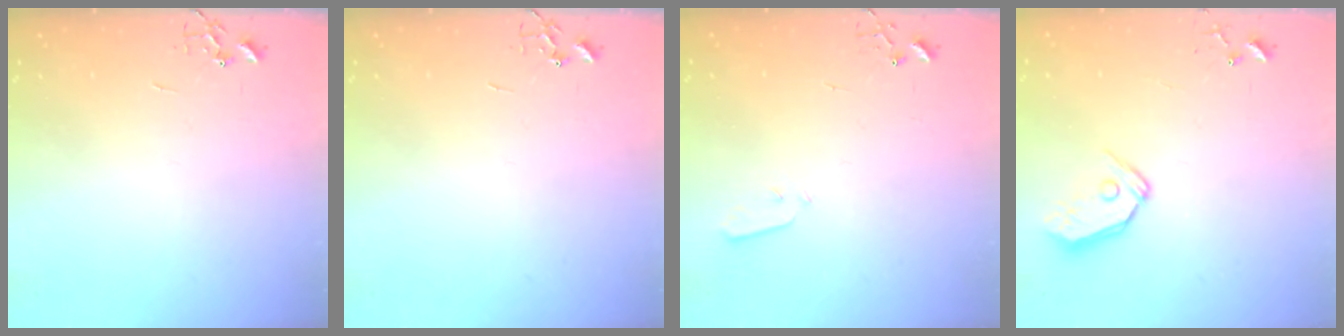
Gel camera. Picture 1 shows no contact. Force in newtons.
{"total": 0.0}
{"total": 2.8, "press": 2.7, "slide": 0.4}
{"total": 8.3, "press": 8.2, "slide": 0.7}